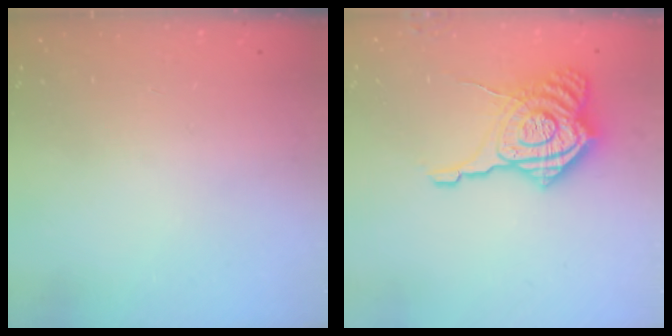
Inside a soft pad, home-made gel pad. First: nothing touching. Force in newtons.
{"total": 16.3, "press": 16.2, "slide": 1.8}